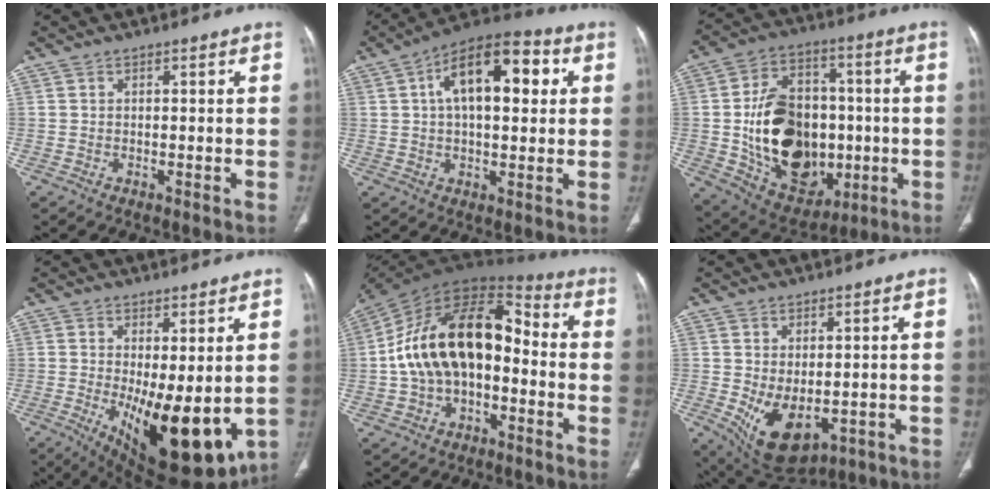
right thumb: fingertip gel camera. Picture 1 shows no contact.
{"total": 16.5, "force": [4.2, 8.2, 13.7], "torque": [-0.191, 0.024, 0.058]}
{"total": 23.5, "force": [-1.1, 16.3, 16.8], "torque": [-0.249, 0.004, 0.011]}
{"total": 16.5, "force": [-2.3, 6.6, 15.0], "torque": [-0.217, -0.038, -0.009]}
{"total": 20.4, "force": [-1.6, 12.4, 16.1], "torque": [-0.266, 0.055, -0.034]}
{"total": 10.3, "force": [-2.0, 6.1, 8.1], "torque": [-0.125, -0.011, -0.004]}